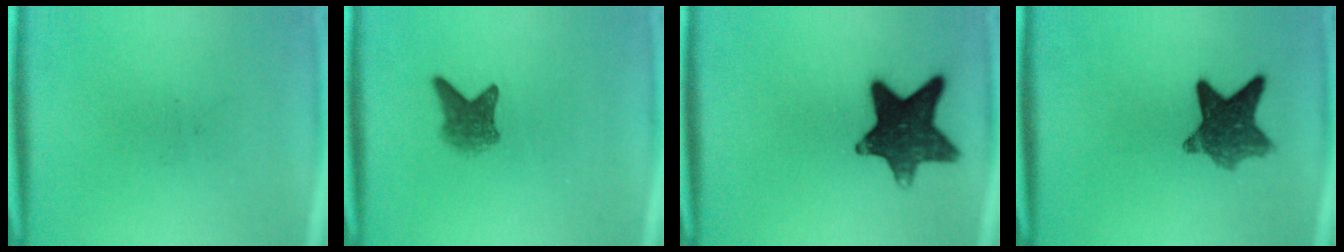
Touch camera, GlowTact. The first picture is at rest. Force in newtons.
{"total": 3.6}
{"total": 13.4}
{"total": 8.8}